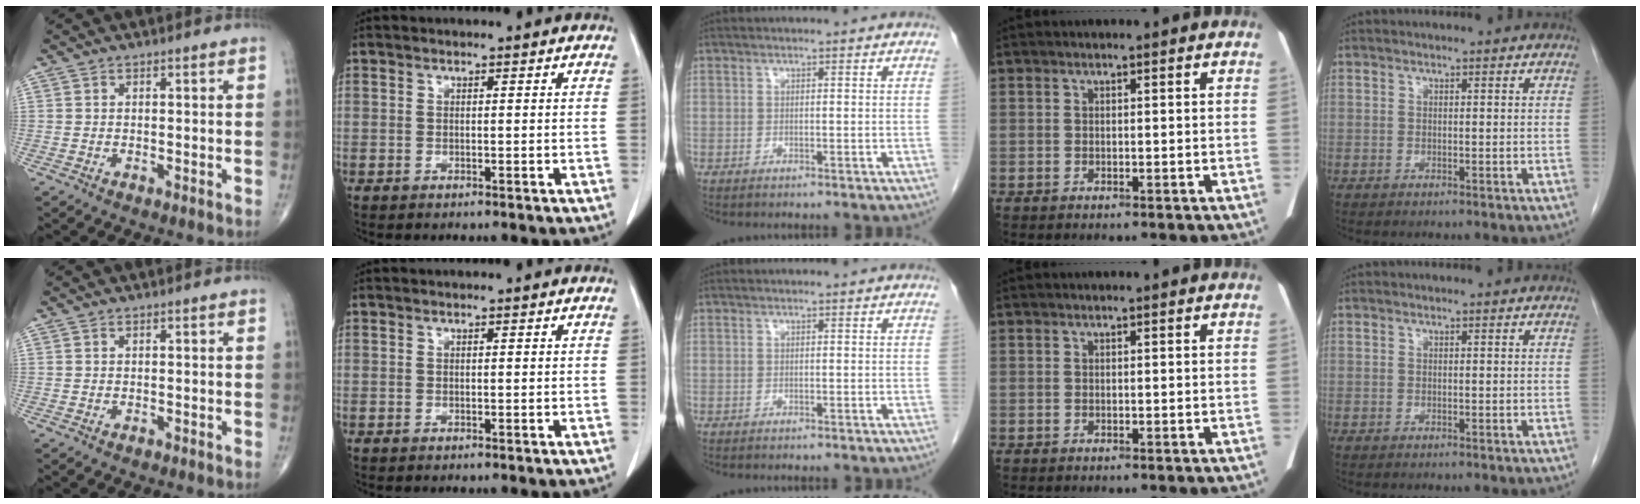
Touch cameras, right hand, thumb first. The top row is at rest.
{}